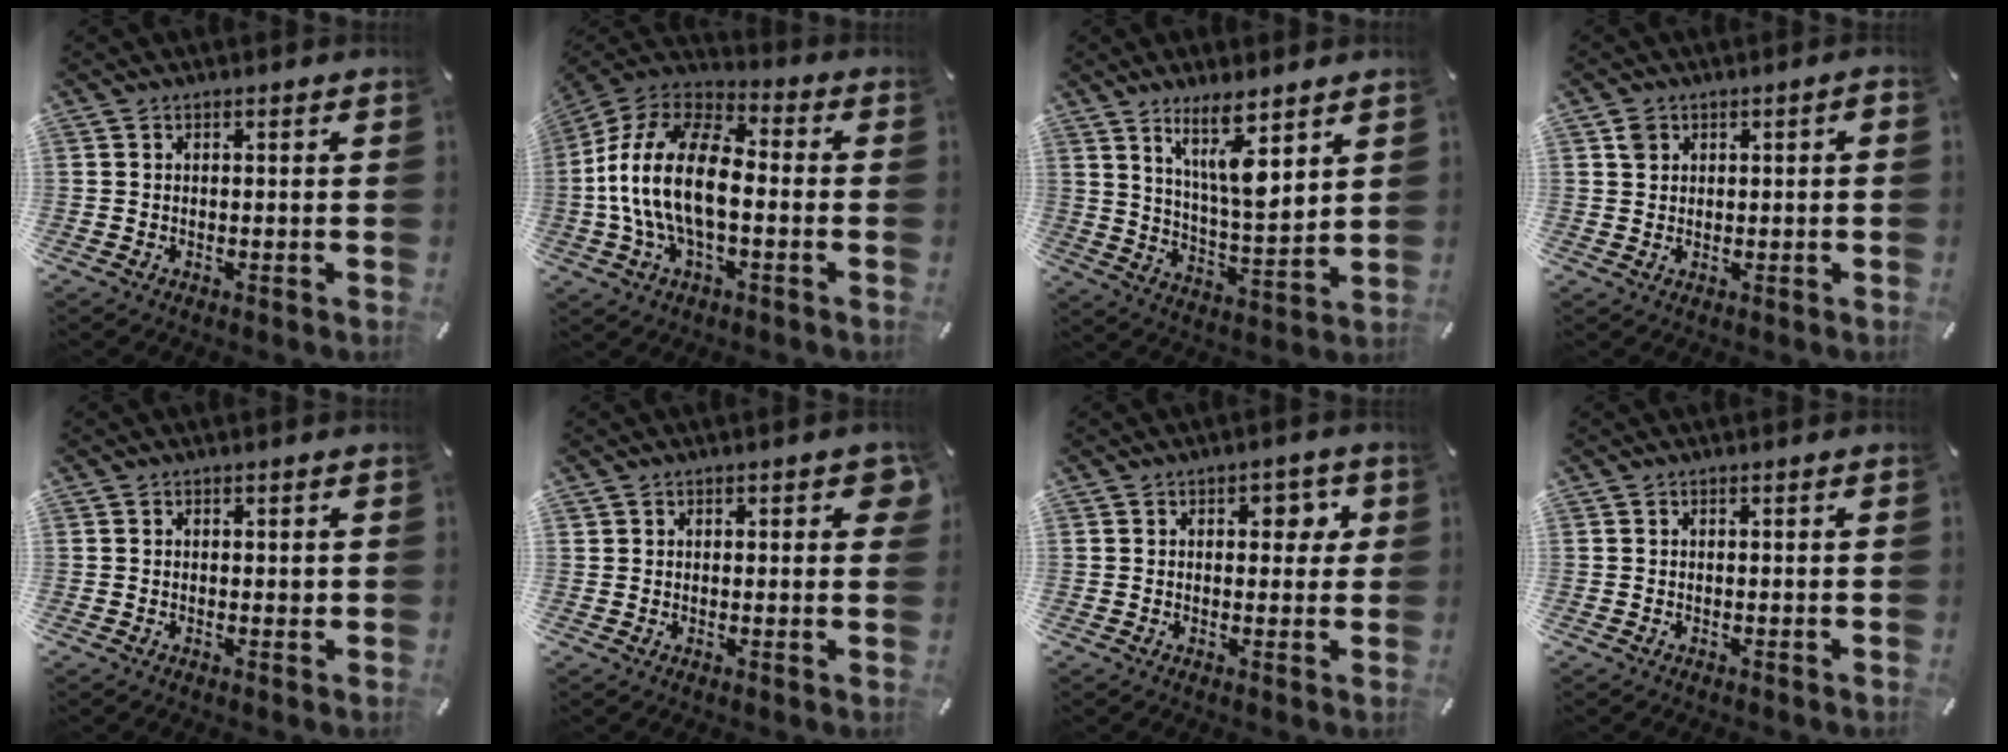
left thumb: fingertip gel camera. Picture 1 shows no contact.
{"total": 17.8, "force": [-3.0, 9.8, 14.5], "torque": [-0.302, 0.016, -0.052]}
{"total": 12.4, "force": [7.8, 3.2, 9.1], "torque": [-0.163, -0.042, 0.135]}
{"total": 2.3, "force": [0.5, 2.0, 1.0], "torque": [-0.015, 0.003, 0.005]}
{"total": 0.9, "force": [0.1, 0.6, 0.7], "torque": [-0.004, 0.000, -0.001]}
{"total": 3.0, "force": [1.3, 1.7, 2.1], "torque": [-0.020, -0.002, 0.017]}
{"total": 4.7, "force": [1.3, 3.0, 3.5], "torque": [-0.036, -0.005, 0.009]}
{"total": 0.0}